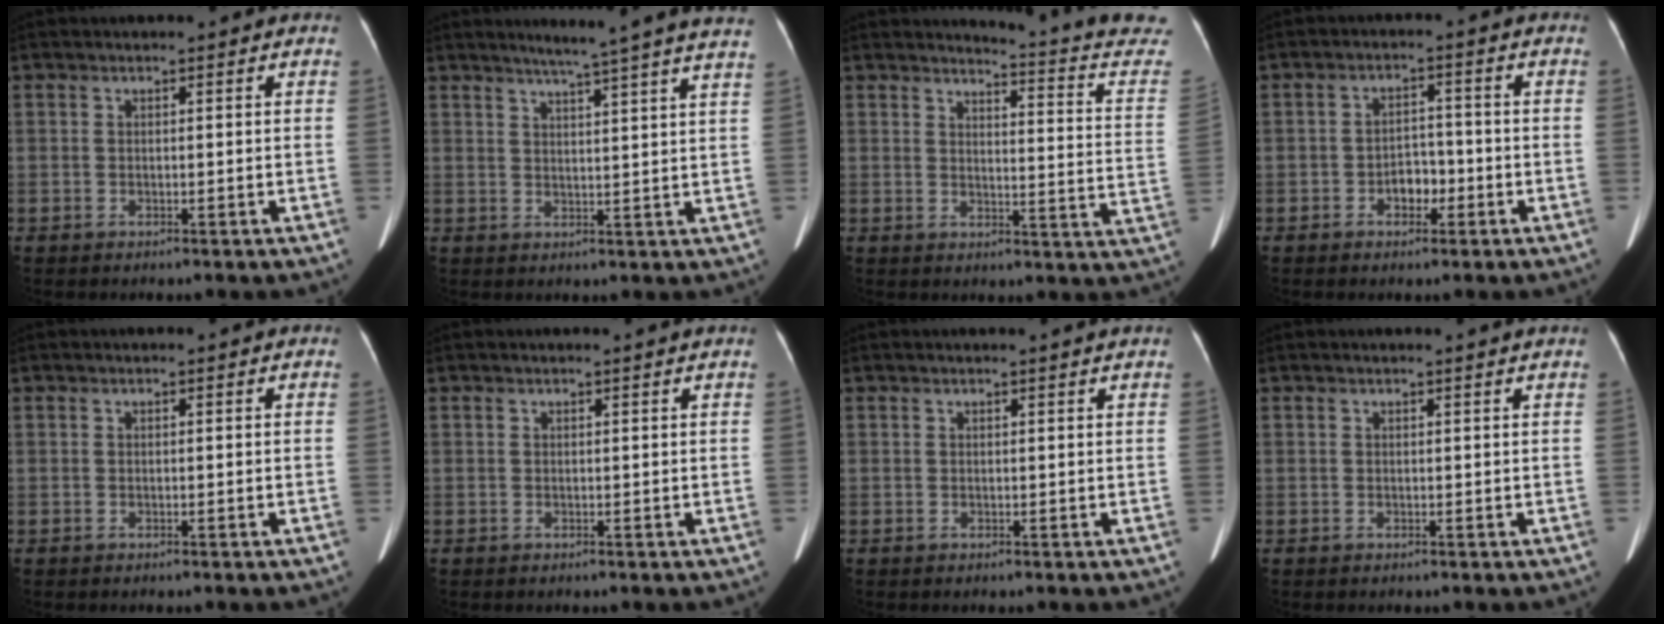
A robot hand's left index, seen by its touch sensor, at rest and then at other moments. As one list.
[{"total": 14.1, "force": [12.0, -1.6, 7.1], "torque": [-0.103, -0.023, 0.138]}, {"total": 13.3, "force": [13.0, -0.1, 3.0], "torque": [-0.026, -0.093, 0.120]}, {"total": 3.6, "force": [-1.6, 2.3, 2.2], "torque": [-0.035, 0.011, -0.027]}, {"total": 0.0}, {"total": 0.7, "force": [0.7, 0.0, 0.2], "torque": [-0.008, 0.003, 0.006]}, {"total": 1.2, "force": [1.2, -0.2, 0.3], "torque": [-0.013, 0.000, 0.014]}, {"total": 1.0, "force": [1.0, -0.1, 0.2], "torque": [-0.011, 0.003, 0.009]}]